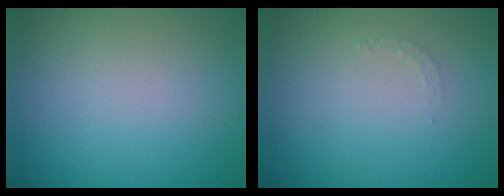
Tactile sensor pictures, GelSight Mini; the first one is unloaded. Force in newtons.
{"total": 0.8, "press": 0.8, "slide": 0.1}